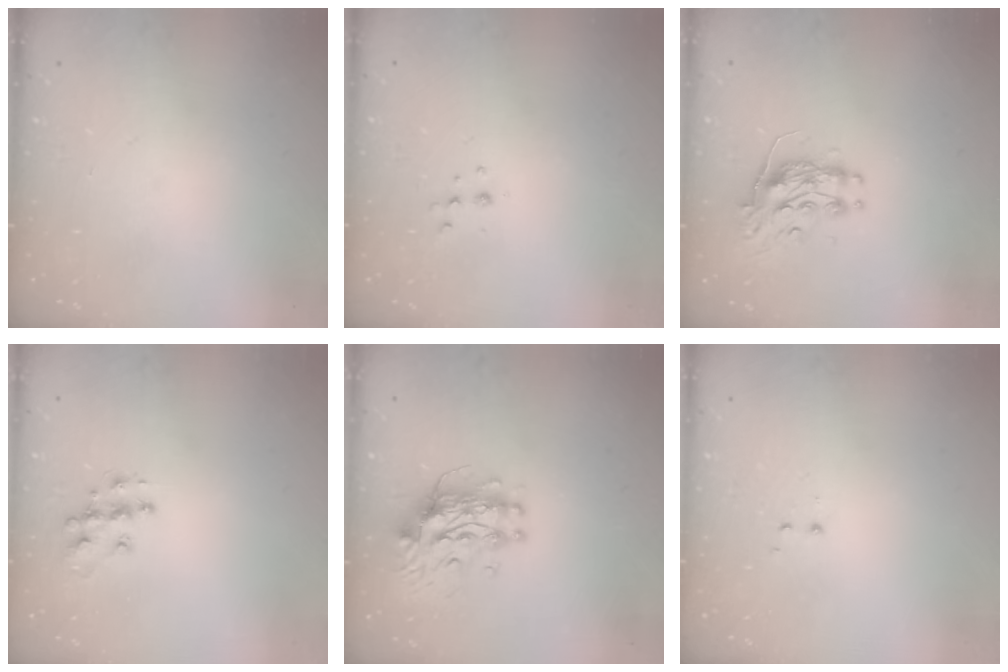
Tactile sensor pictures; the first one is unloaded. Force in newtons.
{"total": 3.8, "press": 3.7, "slide": 0.7}
{"total": 10.0, "press": 10.0, "slide": 0.0}
{"total": 10.2, "press": 10.2, "slide": 0.7}
{"total": 11.0, "press": 10.9, "slide": 1.0}
{"total": 1.2, "press": 1.1, "slide": 0.5}